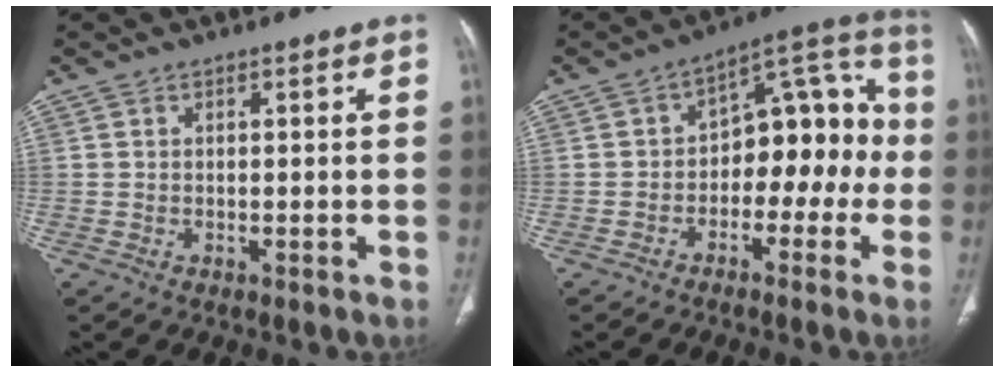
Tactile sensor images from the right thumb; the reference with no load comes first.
{"total": 14.1, "force": [-2.3, 8.6, 10.9], "torque": [-0.095, 0.057, -0.043]}